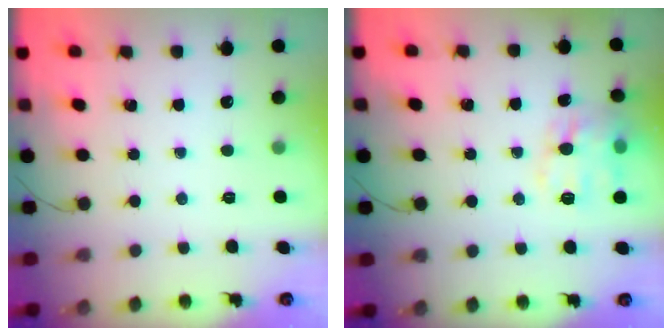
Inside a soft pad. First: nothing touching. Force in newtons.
{"total": 11.3, "press": 11.3, "slide": 0.8}